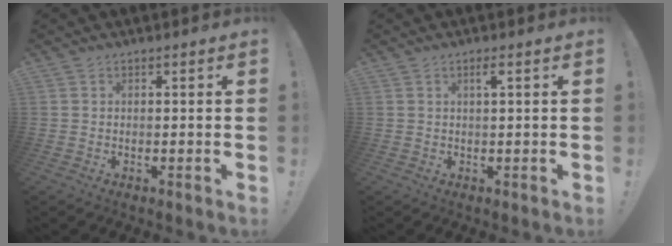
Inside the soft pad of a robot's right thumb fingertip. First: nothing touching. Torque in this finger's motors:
{"motor_torque": [-0.12, 0.23, 0.32, 0.24, -0.02]}